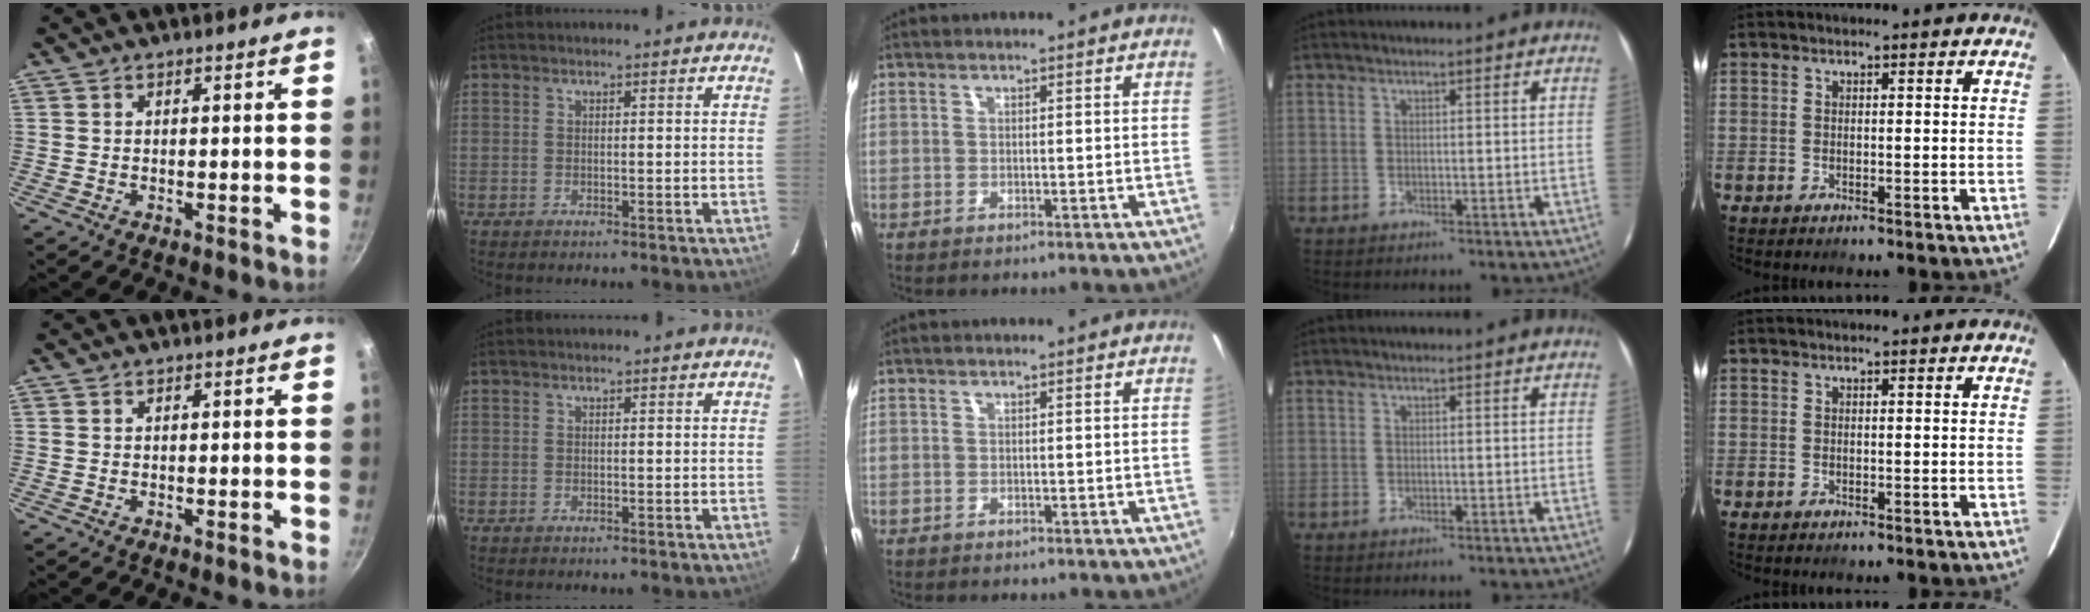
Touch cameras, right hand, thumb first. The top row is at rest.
{}